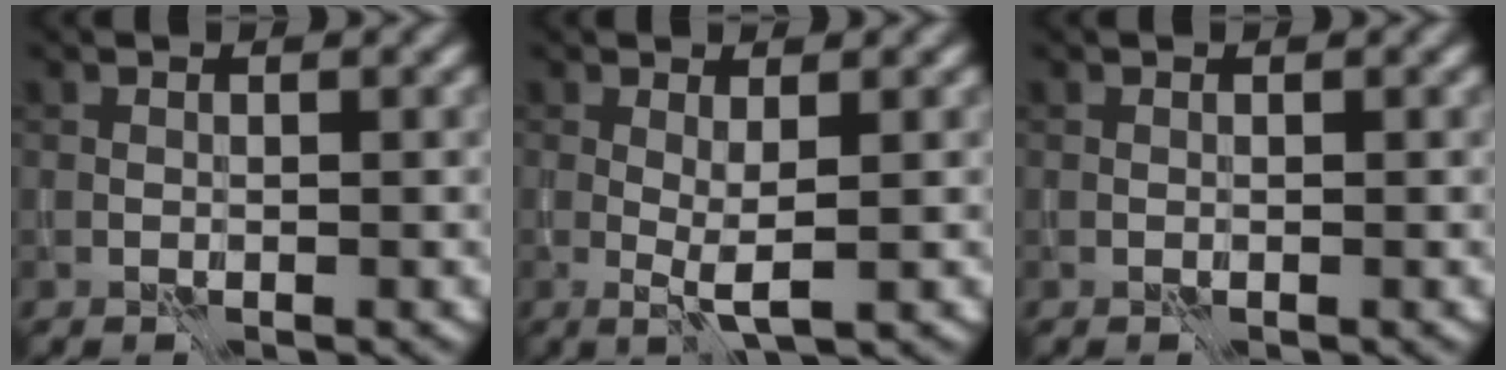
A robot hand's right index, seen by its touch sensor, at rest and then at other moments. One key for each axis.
{"total": 2.0, "fx": 0.1, "fy": 0.1, "fz": 2.0, "tx": -0.035, "ty": -0.007, "tz": 0.002}
{"total": 0.0}